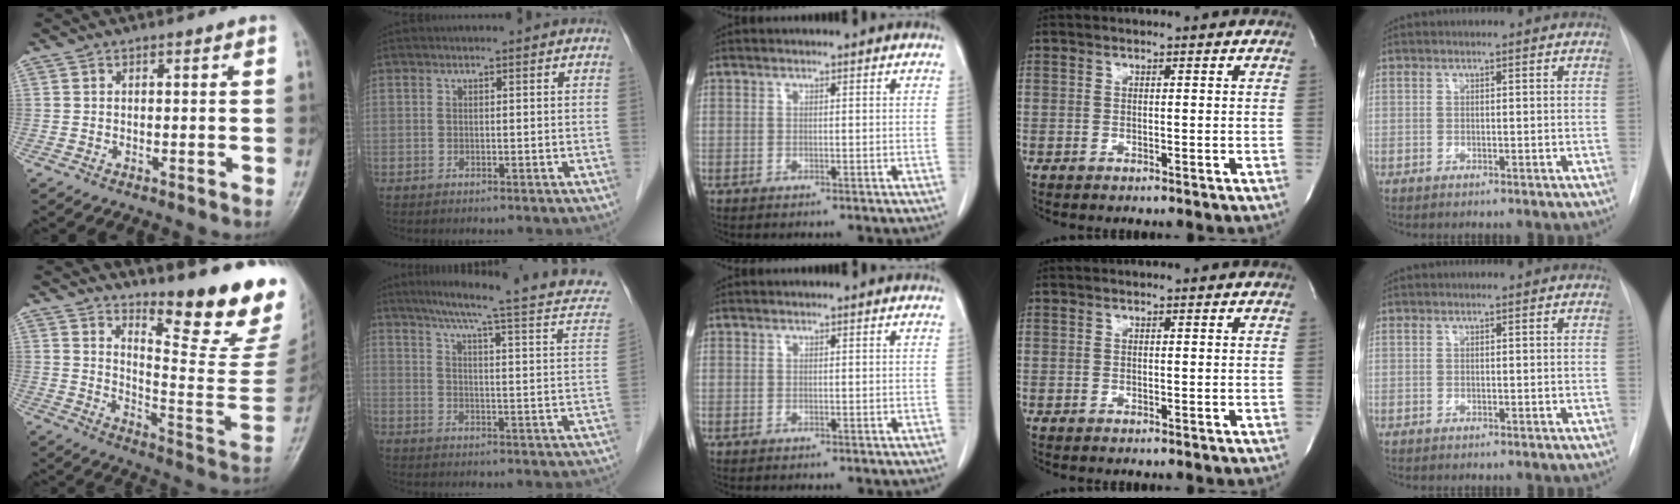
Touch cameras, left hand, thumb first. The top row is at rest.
{"thumb": {"total": 19.5, "force": [15.4, 3.0, 11.6], "torque": [-0.135, -0.151, 0.215]}, "index": {"total": 19.2, "force": [15.3, 1.4, 11.5], "torque": [-0.162, -0.016, 0.175]}}